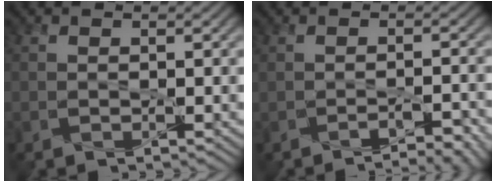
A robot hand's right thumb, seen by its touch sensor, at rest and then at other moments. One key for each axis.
{"total": 3.4, "fx": -2.5, "fy": 0.6, "fz": 2.2, "tx": -0.030, "ty": 0.003, "tz": -0.034}